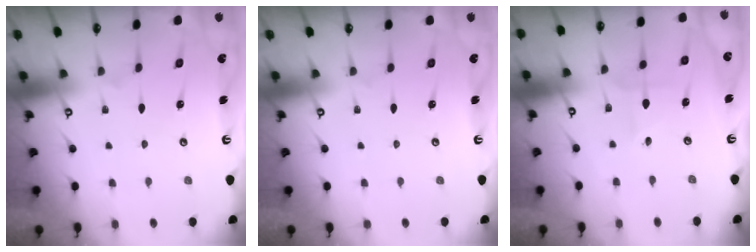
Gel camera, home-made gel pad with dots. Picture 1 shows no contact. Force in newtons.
{"total": 0.0}
{"total": 1.9, "press": 1.8, "slide": 0.4}